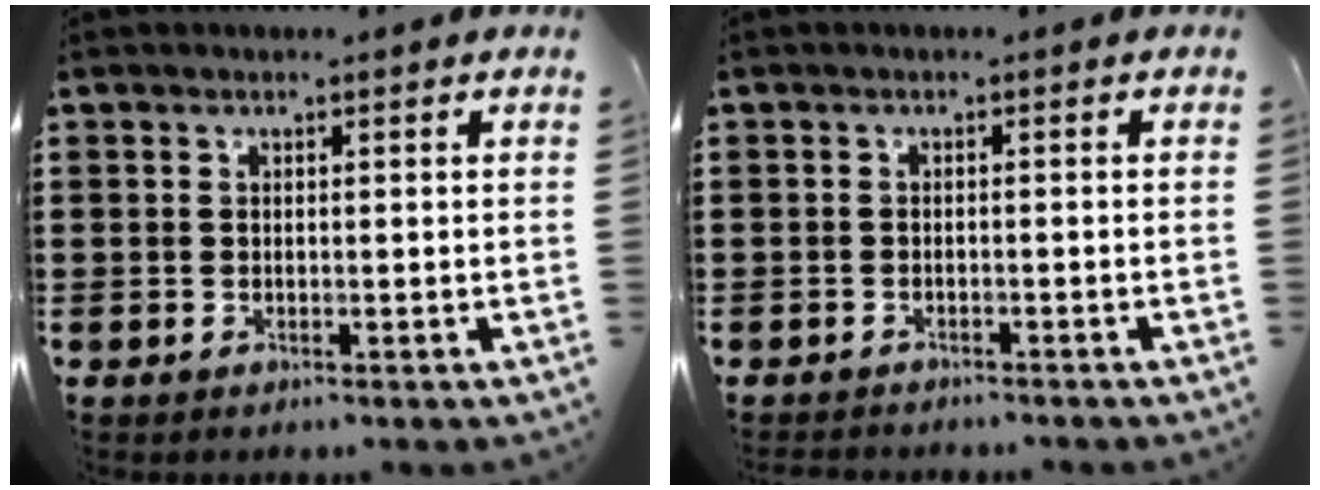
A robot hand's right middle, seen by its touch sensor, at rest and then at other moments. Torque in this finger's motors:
{"motor_torque": [0.01, -0.02, 0.00, 0.02]}